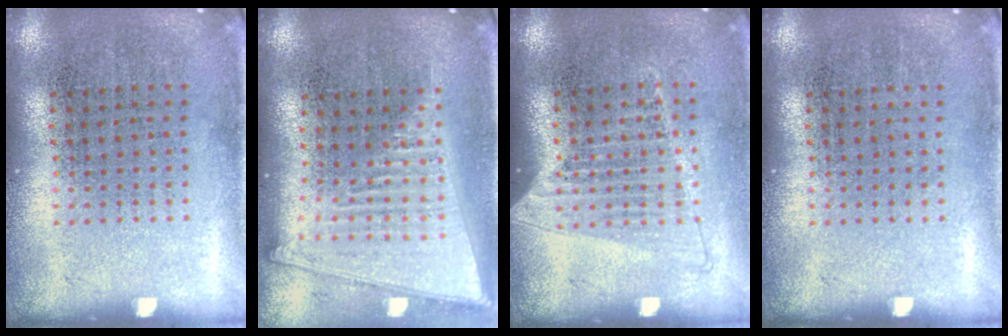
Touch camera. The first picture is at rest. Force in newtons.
{"total": 2.0, "press": 1.7, "slide": 1.0}
{"total": 1.2, "press": 1.1, "slide": 0.5}
{"total": 0.0}